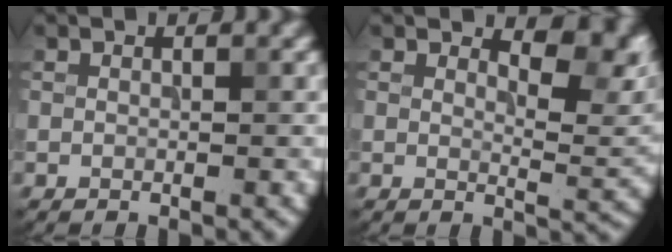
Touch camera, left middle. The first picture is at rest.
{"total": 5.0, "force": [2.7, 2.0, 3.7], "torque": [-0.048, -0.007, 0.036]}